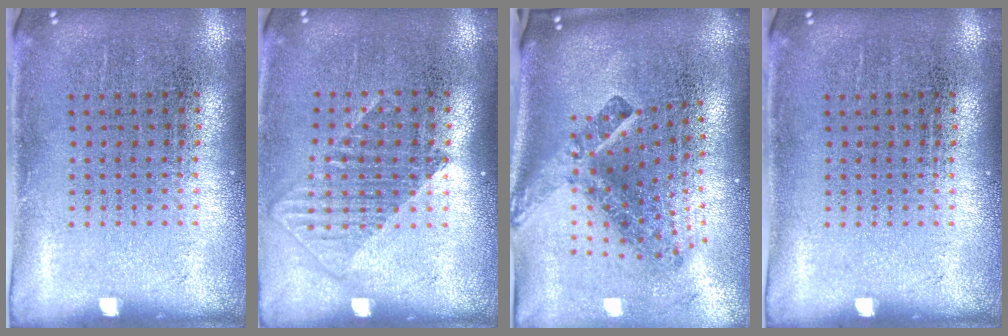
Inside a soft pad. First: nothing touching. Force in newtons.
{"total": 1.2, "press": 1.0, "slide": 0.7}
{"total": 2.9, "press": 1.8, "slide": 2.3}
{"total": 0.0}